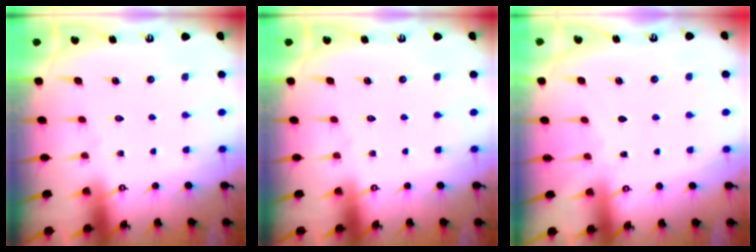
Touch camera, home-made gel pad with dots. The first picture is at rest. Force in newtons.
{"total": 0.0}
{"total": 2.5, "press": 2.5, "slide": 0.4}